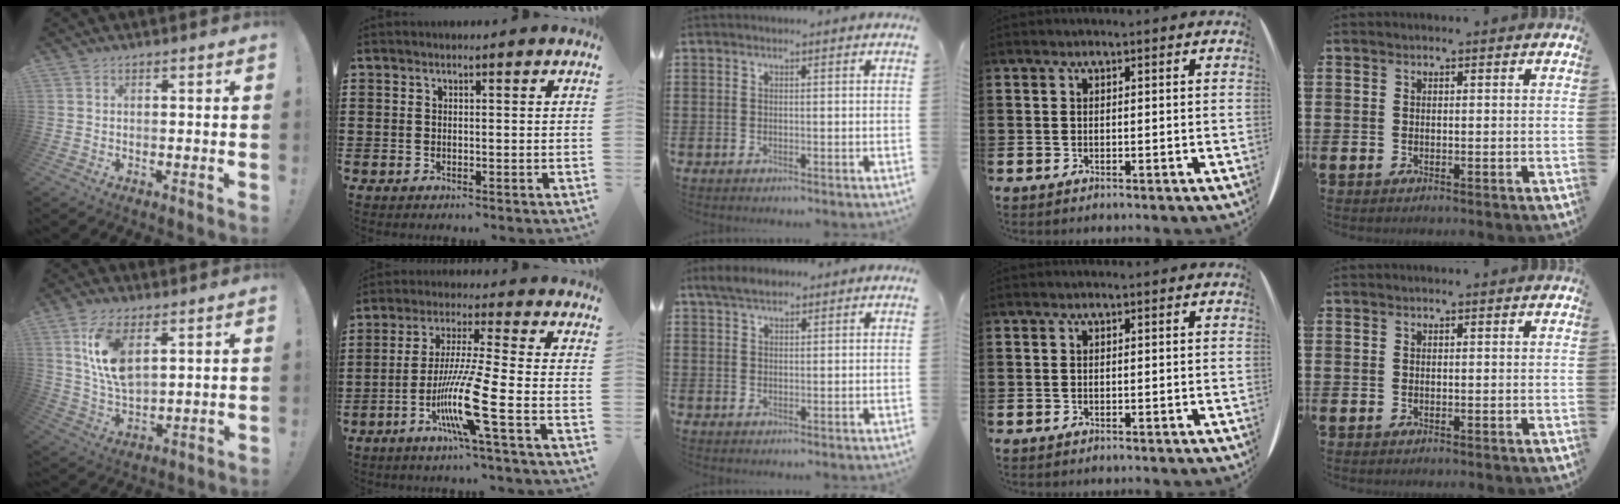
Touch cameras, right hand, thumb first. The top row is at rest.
{"thumb": {"total": 11.8, "force": [5.4, 5.7, 8.8], "torque": [-0.175, -0.025, 0.095]}, "index": {"total": 11.5, "force": [-4.6, 0.1, 10.6], "torque": [-0.223, -0.016, -0.095]}, "middle": {"total": 2.7, "force": [2.3, 0.8, 1.1], "torque": [-0.027, 0.006, 0.045]}}